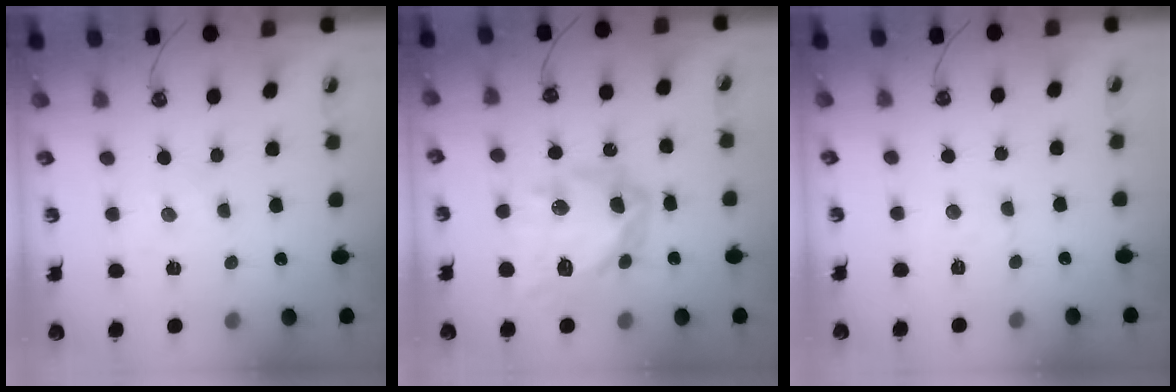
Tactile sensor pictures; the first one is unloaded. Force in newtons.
{"total": 21.0, "press": 20.9, "slide": 2.1}
{"total": 1.9, "press": 1.8, "slide": 0.6}